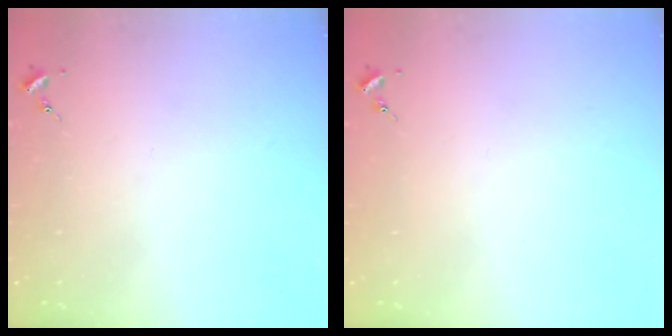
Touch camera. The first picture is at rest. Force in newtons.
{"total": 0.0}